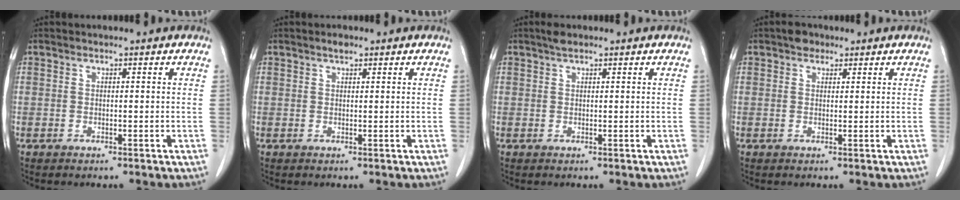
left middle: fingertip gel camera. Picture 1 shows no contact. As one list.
[{"total": 1.0, "force": [0.8, 0.4, 0.5], "torque": [-0.013, 0.002, 0.013]}, {"total": 1.4, "force": [1.1, 0.4, 0.8], "torque": [-0.019, 0.008, 0.021]}, {"total": 2.1, "force": [1.5, 1.5, 0.5], "torque": [-0.008, 0.008, 0.023]}]